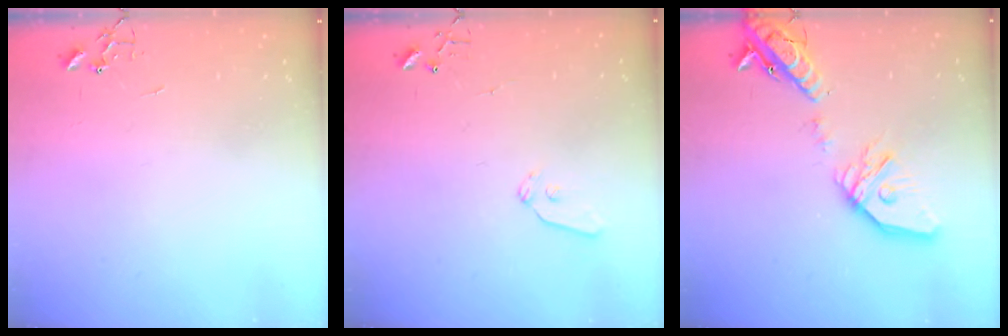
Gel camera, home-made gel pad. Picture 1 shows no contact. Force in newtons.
{"total": 6.0, "press": 5.9, "slide": 0.8}
{"total": 21.4, "press": 21.2, "slide": 3.5}